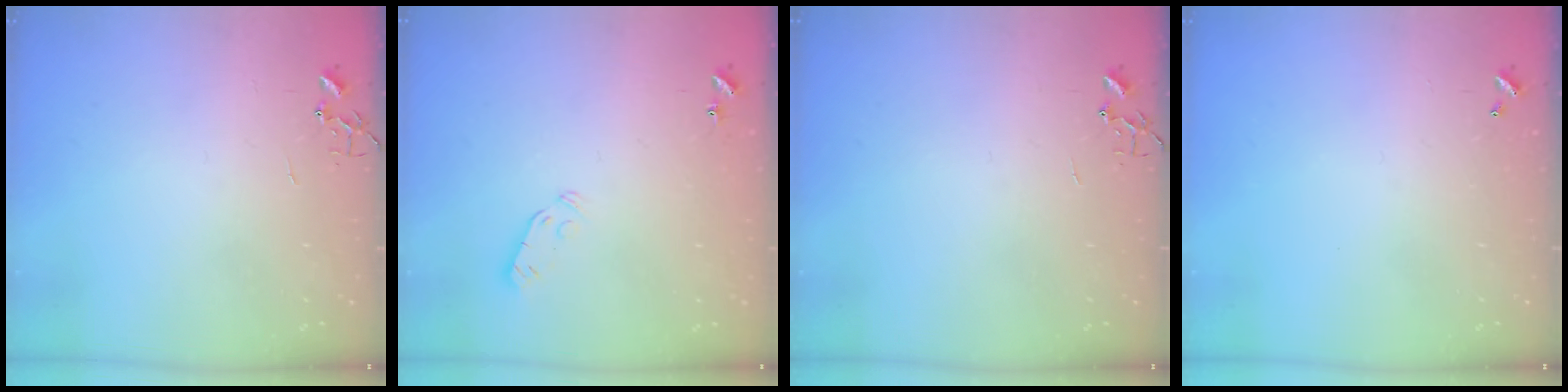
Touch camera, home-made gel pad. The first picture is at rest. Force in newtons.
{"total": 3.7, "press": 3.6, "slide": 0.6}
{"total": 0.0}
{"total": 0.0}